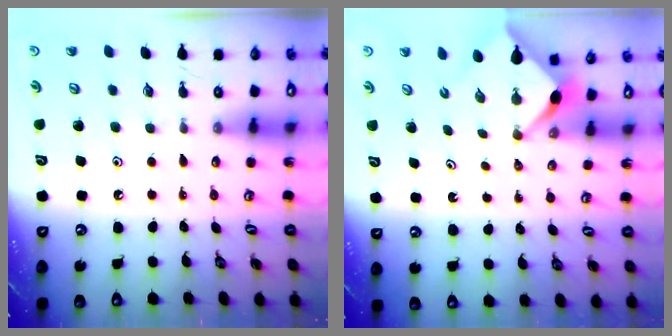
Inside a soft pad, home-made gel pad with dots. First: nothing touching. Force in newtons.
{"total": 2.6, "press": 2.5, "slide": 0.3}